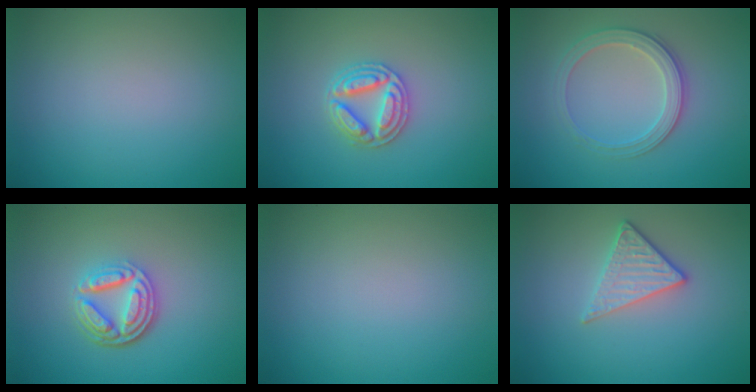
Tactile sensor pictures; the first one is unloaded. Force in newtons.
{"total": 3.3, "press": 3.2, "slide": 0.6}
{"total": 2.9, "press": 2.8, "slide": 0.7}
{"total": 4.6, "press": 3.4, "slide": 3.1}
{"total": 0.0}
{"total": 2.9, "press": 2.6, "slide": 1.3}